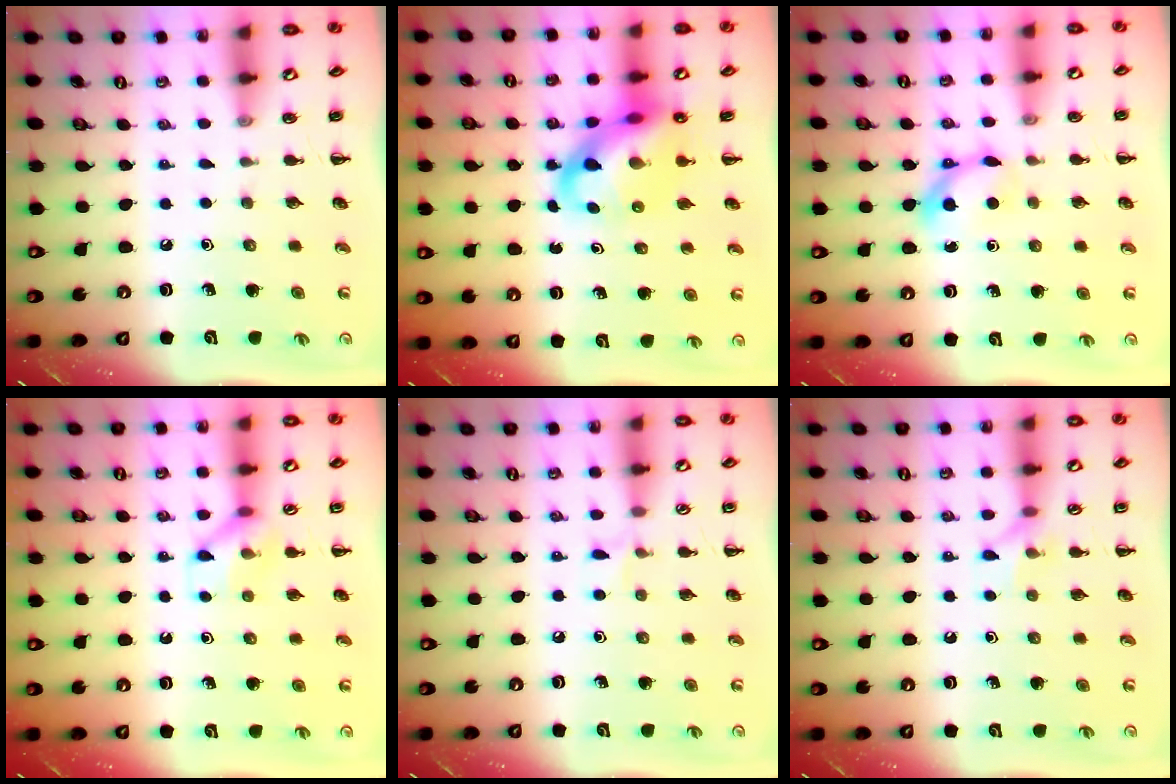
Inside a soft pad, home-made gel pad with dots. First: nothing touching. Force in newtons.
{"total": 13.4, "press": 12.9, "slide": 3.6}
{"total": 5.8, "press": 5.6, "slide": 1.6}
{"total": 8.4, "press": 8.4, "slide": 0.3}
{"total": 4.0, "press": 3.7, "slide": 1.6}
{"total": 6.2, "press": 6.2, "slide": 0.6}